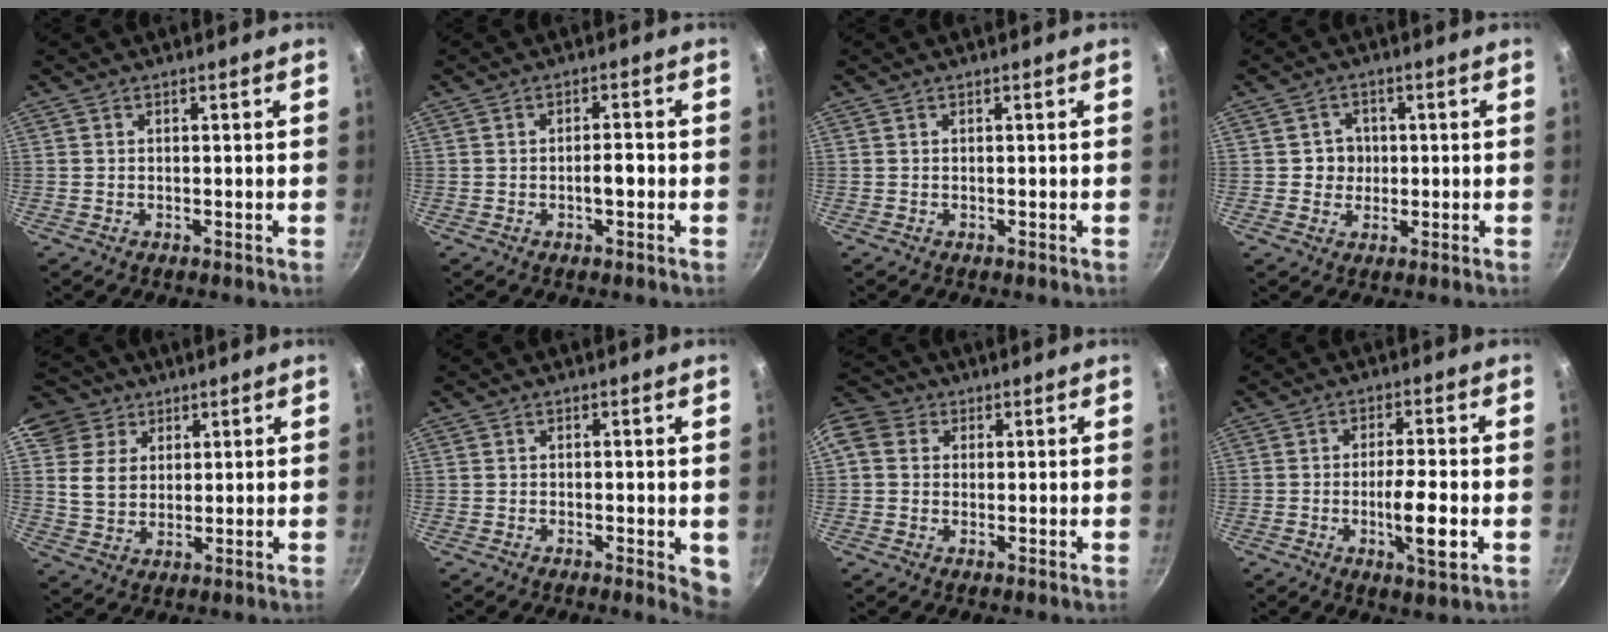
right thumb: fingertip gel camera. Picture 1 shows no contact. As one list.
[{"total": 2.9, "force": [-0.8, 1.1, 2.5], "torque": [-0.031, 0.013, -0.012]}, {"total": 0.0}, {"total": 3.9, "force": [0.1, 3.7, 1.0], "torque": [0.011, 0.003, -0.003]}, {"total": 10.7, "force": [5.3, 8.5, 3.6], "torque": [-0.035, -0.012, 0.093]}, {"total": 3.4, "force": [-0.7, 1.5, 3.0], "torque": [-0.025, -0.003, -0.010]}, {"total": 9.7, "force": [2.0, 8.3, 4.6], "torque": [-0.090, 0.024, 0.021]}, {"total": 7.9, "force": [-2.0, 1.6, 7.5], "torque": [-0.126, 0.007, -0.033]}]